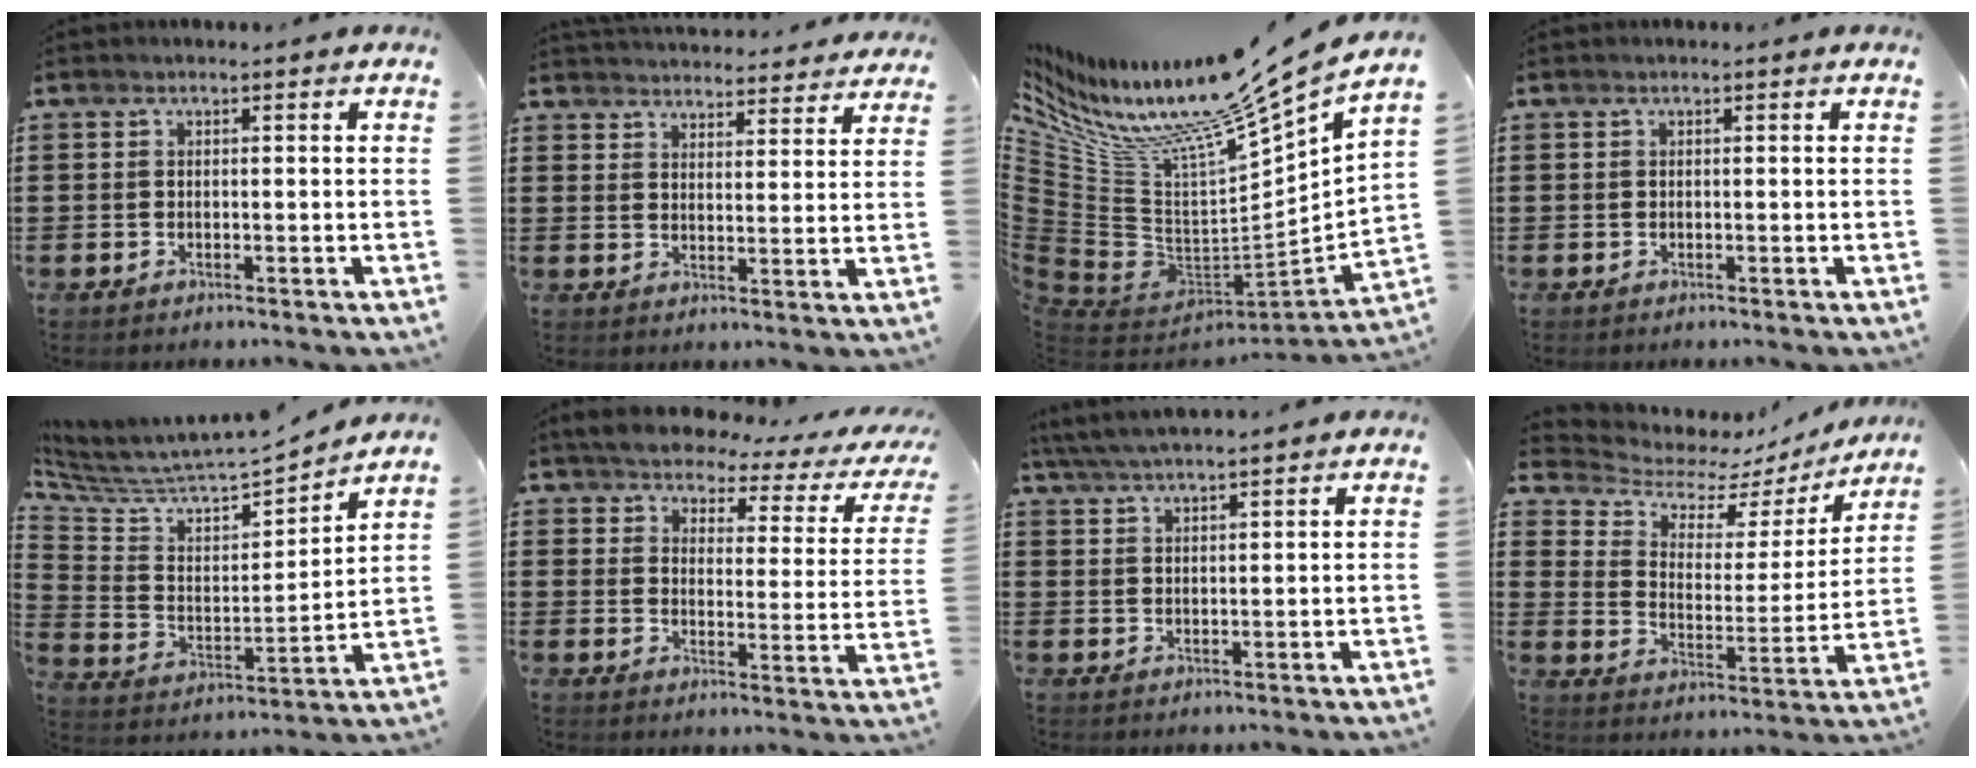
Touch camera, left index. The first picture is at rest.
{"total": 4.1, "force": [4.1, 0.1, 0.2], "torque": [-0.010, -0.026, 0.071]}
{"total": 14.9, "force": [11.6, 0.8, 9.3], "torque": [-0.177, -0.101, 0.171]}
{"total": 0.0}
{"total": 4.6, "force": [4.4, 0.9, 0.8], "torque": [-0.047, -0.052, 0.069]}
{"total": 3.7, "force": [3.5, 0.3, 1.1], "torque": [-0.048, -0.031, 0.054]}
{"total": 3.6, "force": [3.3, -0.5, 1.3], "torque": [-0.035, -0.012, 0.060]}
{"total": 5.4, "force": [4.7, 2.3, 1.3], "torque": [-0.059, -0.033, 0.078]}